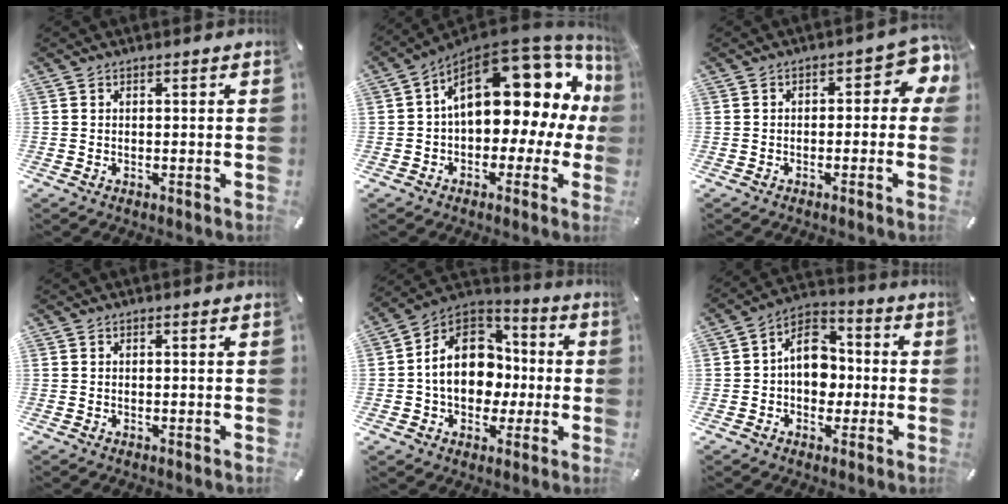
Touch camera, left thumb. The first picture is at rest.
{"total": 20.5, "force": [7.0, 12.0, 15.1], "torque": [-0.198, -0.053, 0.123]}
{"total": 6.3, "force": [0.4, 3.6, 5.2], "torque": [-0.069, -0.002, 0.001]}
{"total": 0.0}
{"total": 15.8, "force": [-1.1, 12.9, 9.1], "torque": [-0.171, 0.012, -0.017]}
{"total": 11.2, "force": [-0.3, 8.8, 6.9], "torque": [-0.119, 0.016, -0.005]}